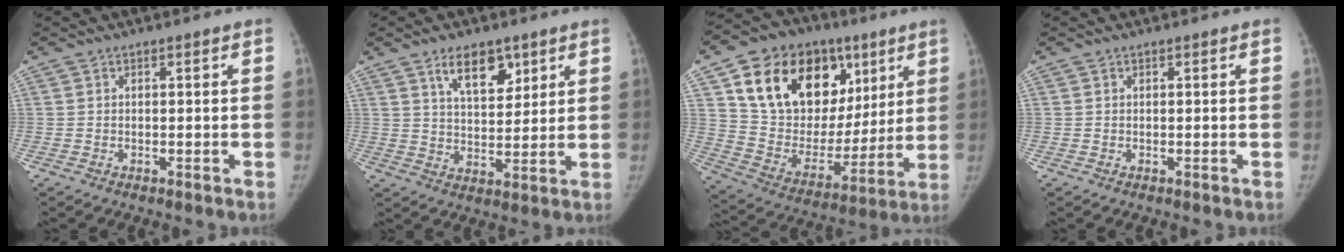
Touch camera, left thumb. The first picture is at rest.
{"total": 9.0, "force": [5.3, 4.5, 5.7], "torque": [-0.064, -0.036, 0.092]}
{"total": 27.8, "force": [11.9, 18.4, 17.1], "torque": [-0.240, 0.010, 0.212]}
{"total": 0.0}